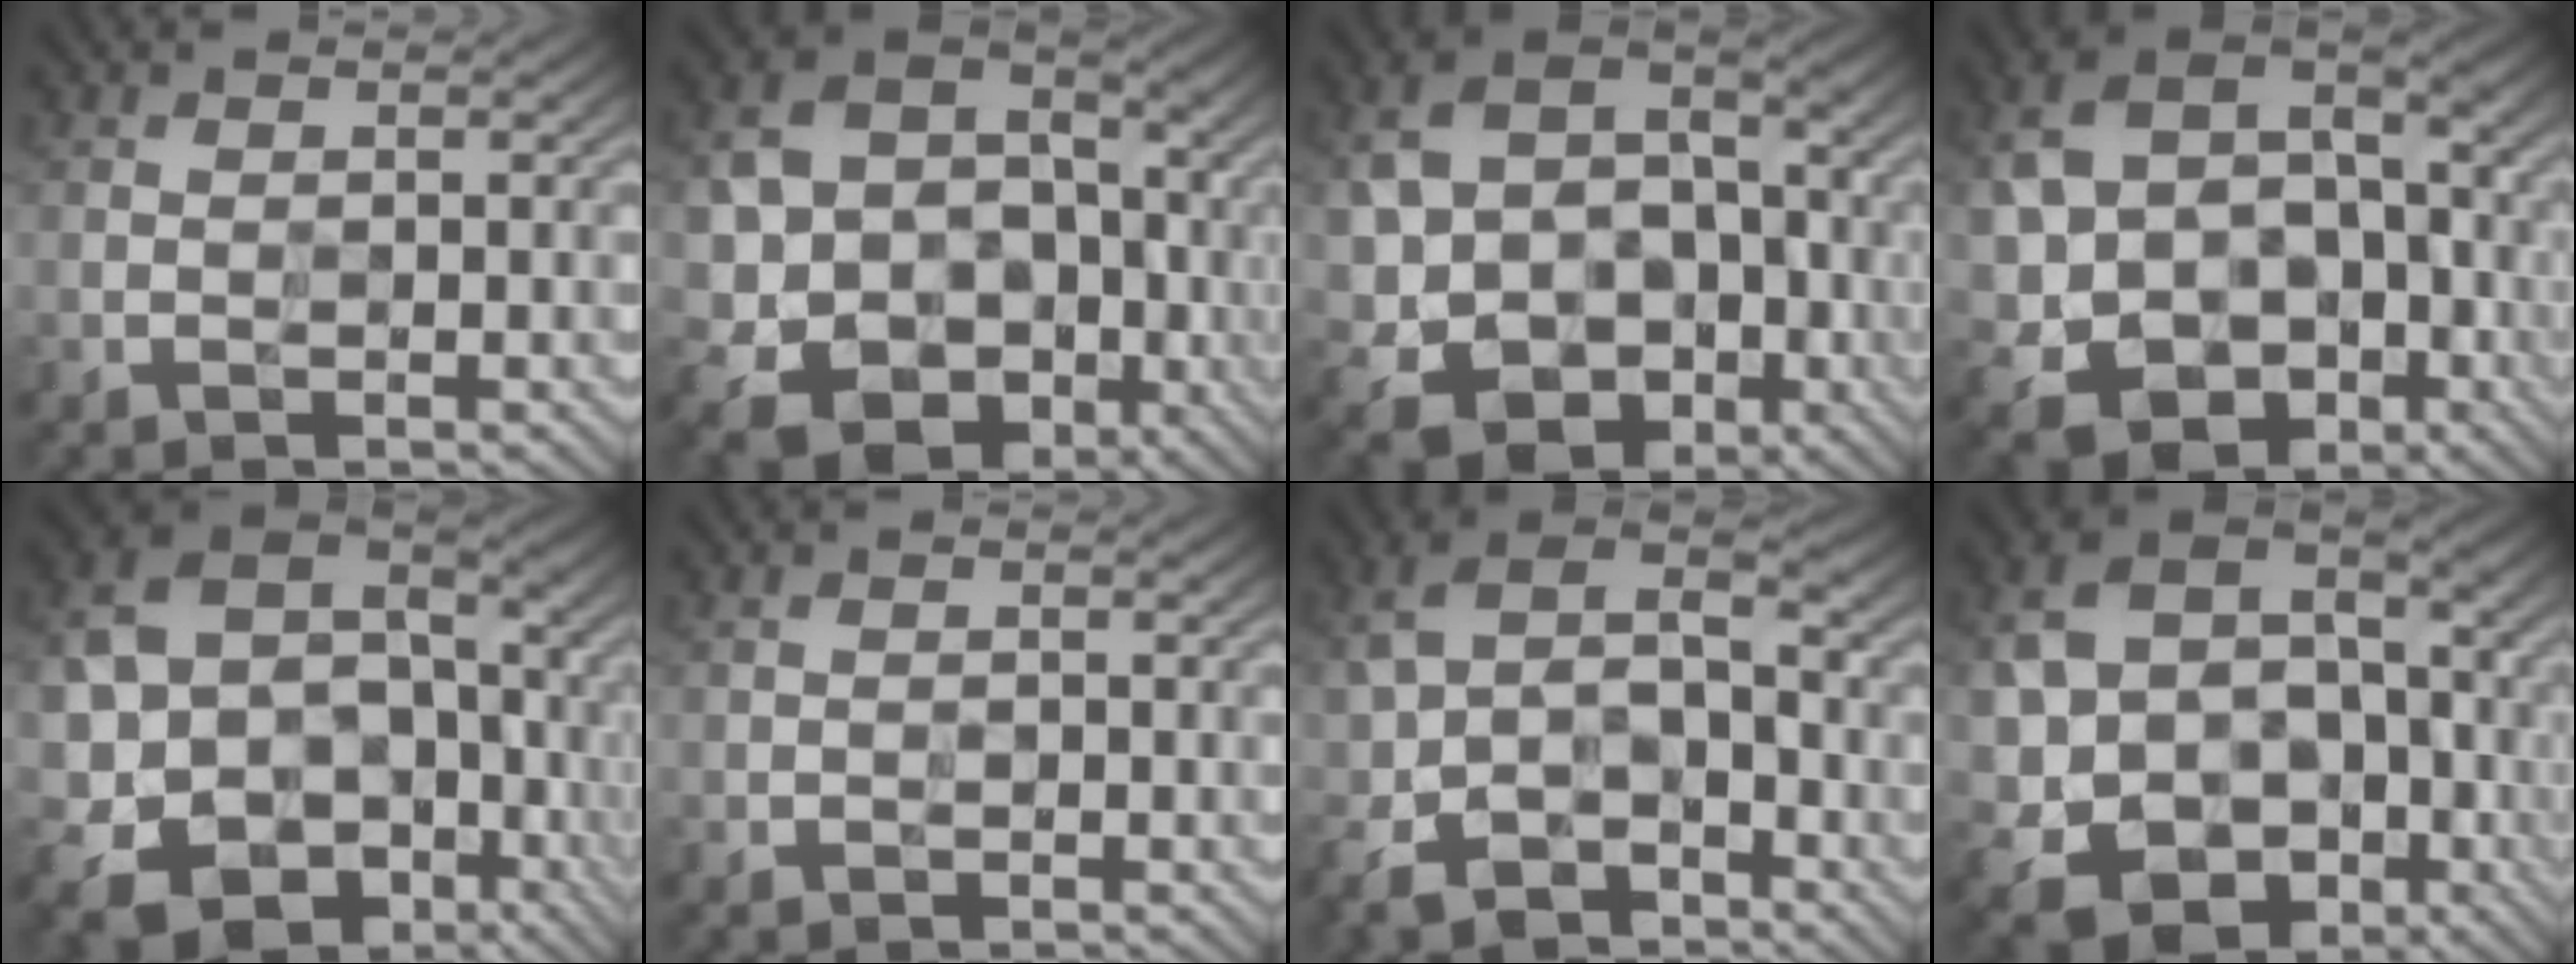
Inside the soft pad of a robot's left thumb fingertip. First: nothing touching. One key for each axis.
{"total": 15.3, "fx": -3.8, "fy": 12.5, "fz": 7.9, "tx": -0.164, "ty": -0.027, "tz": -0.080}
{"total": 14.7, "fx": -3.8, "fy": 11.4, "fz": 8.4, "tx": -0.183, "ty": -0.023, "tz": -0.062}
{"total": 16.0, "fx": -4.1, "fy": 12.4, "fz": 9.3, "tx": -0.206, "ty": -0.021, "tz": -0.060}
{"total": 18.9, "fx": -5.6, "fy": 15.2, "fz": 9.7, "tx": -0.210, "ty": -0.033, "tz": -0.072}
{"total": 0.8, "fx": -0.5, "fy": 0.5, "fz": 0.3, "tx": -0.004, "ty": -0.001, "tz": -0.010}
{"total": 12.0, "fx": -5.7, "fy": 7.6, "fz": 7.3, "tx": -0.177, "ty": -0.032, "tz": -0.106}
{"total": 16.5, "fx": -4.6, "fy": 13.1, "fz": 9.0, "tx": -0.191, "ty": -0.026, "tz": -0.073}